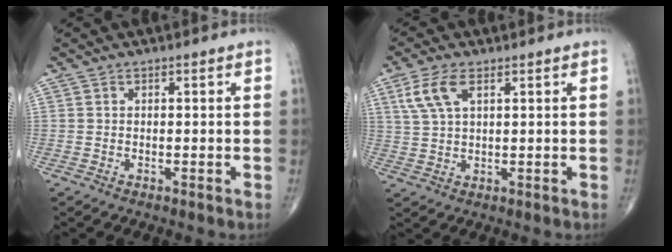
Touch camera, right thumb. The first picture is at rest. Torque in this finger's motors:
{"motor_torque": [-0.36, 0.52, 0.08, 0.00, 0.07]}